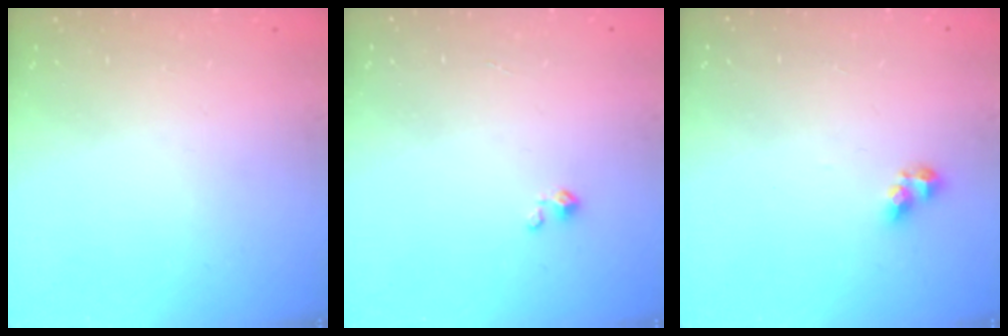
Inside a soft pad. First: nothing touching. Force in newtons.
{"total": 2.3, "press": 2.2, "slide": 0.3}
{"total": 5.4, "press": 5.3, "slide": 0.6}